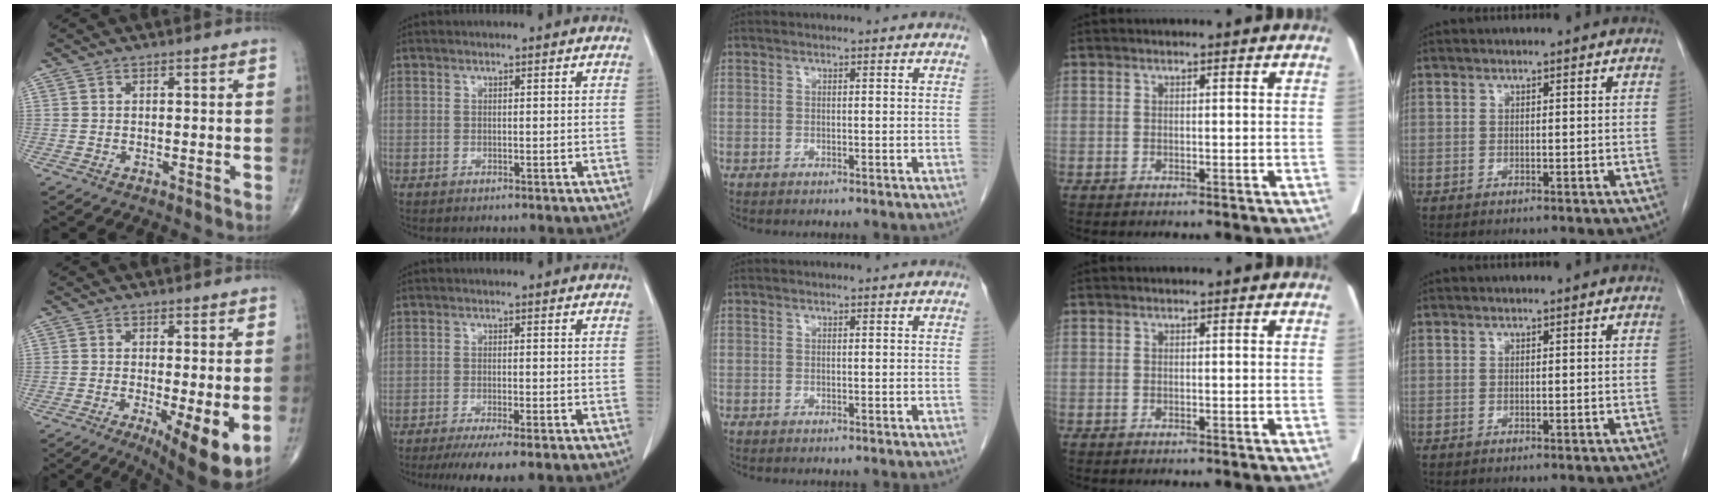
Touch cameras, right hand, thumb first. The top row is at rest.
{"thumb": {"total": 10.6, "force": [-2.4, 2.9, 9.9], "torque": [-0.146, -0.026, -0.032]}, "index": {"total": 8.2, "force": [-6.1, 0.5, 5.4], "torque": [-0.066, -0.016, -0.092]}}